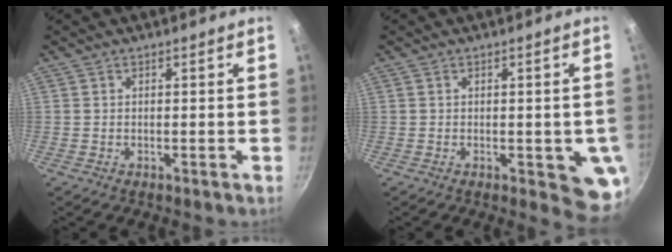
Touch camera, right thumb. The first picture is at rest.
{"total": 7.5, "force": [-1.3, 3.1, 6.7], "torque": [-0.050, -0.003, -0.013]}